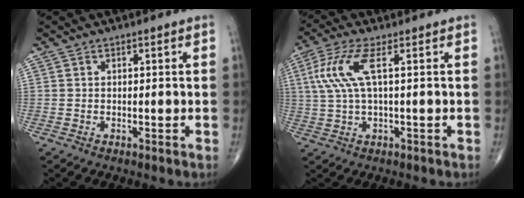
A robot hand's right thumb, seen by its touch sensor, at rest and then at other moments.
{"total": 7.8, "force": [1.9, 1.9, 7.3], "torque": [-0.197, 0.013, 0.040]}